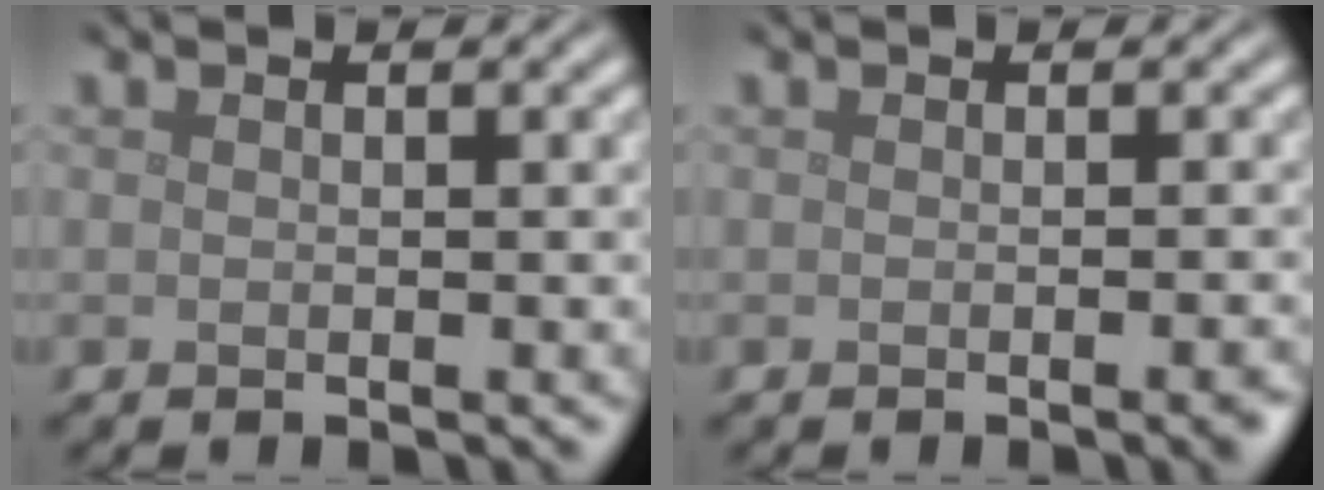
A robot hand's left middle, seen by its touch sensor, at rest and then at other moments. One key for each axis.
{"total": 1.5, "fx": -0.6, "fy": 0.4, "fz": 1.4, "tx": -0.010, "ty": 0.000, "tz": -0.008}